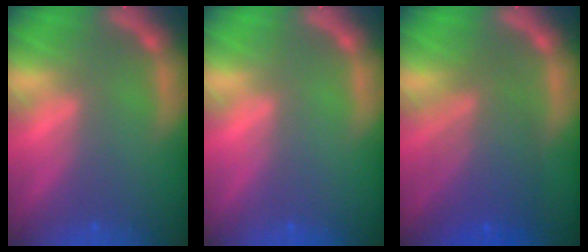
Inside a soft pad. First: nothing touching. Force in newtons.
{"total": 0.0}
{"total": 7.0}